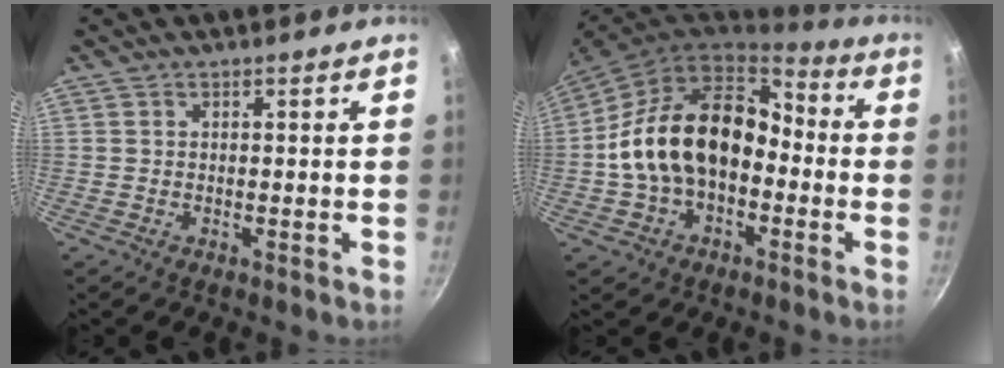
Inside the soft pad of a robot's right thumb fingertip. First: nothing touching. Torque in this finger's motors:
{"motor_torque": [1.45, 1.64, 1.53, -1.24, 0.21]}